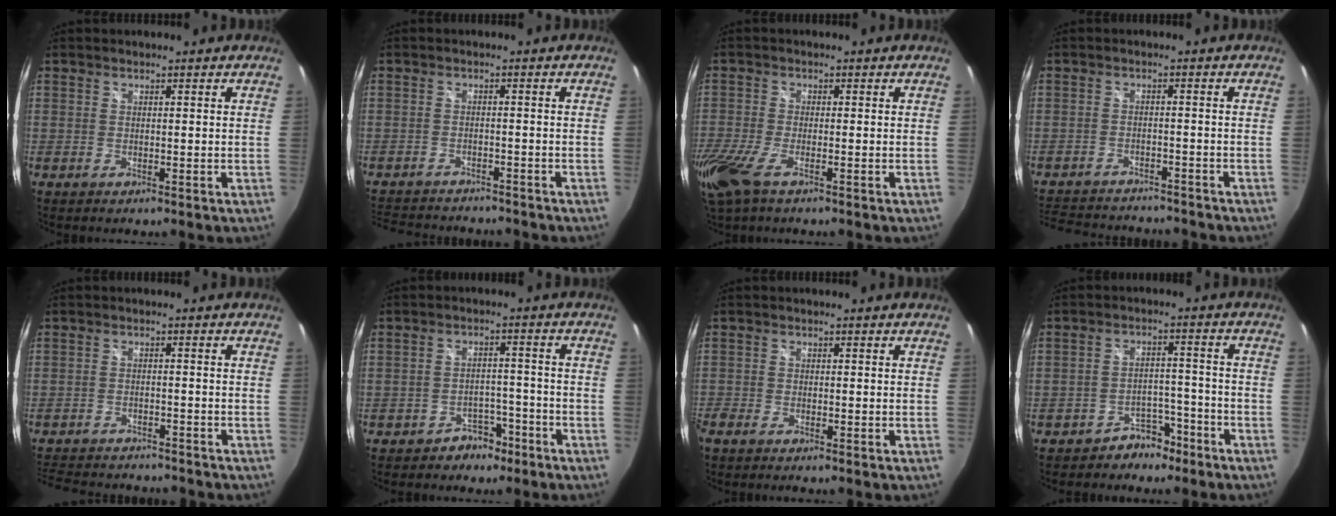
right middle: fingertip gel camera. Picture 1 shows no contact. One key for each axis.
{"total": 11.3, "fx": -10.1, "fy": 3.5, "fz": 3.7, "tx": -0.095, "ty": -0.007, "tz": -0.154}
{"total": 10.8, "fx": -6.4, "fy": 3.7, "fz": 7.9, "tx": -0.190, "ty": -0.043, "tz": -0.126}
{"total": 14.7, "fx": -12.9, "fy": 4.8, "fz": 5.2, "tx": -0.126, "ty": 0.001, "tz": -0.188}
{"total": 12.7, "fx": -11.3, "fy": 4.0, "fz": 4.4, "tx": -0.112, "ty": -0.008, "tz": -0.171}
{"total": 5.3, "fx": -4.0, "fy": 3.3, "fz": 1.1, "tx": -0.022, "ty": 0.020, "tz": -0.054}
{"total": 1.9, "fx": -1.7, "fy": 0.4, "fz": 0.7, "tx": -0.021, "ty": -0.008, "tz": -0.036}
{"total": 6.1, "fx": -4.8, "fy": 3.5, "fz": 1.3, "tx": -0.026, "ty": 0.025, "tz": -0.068}